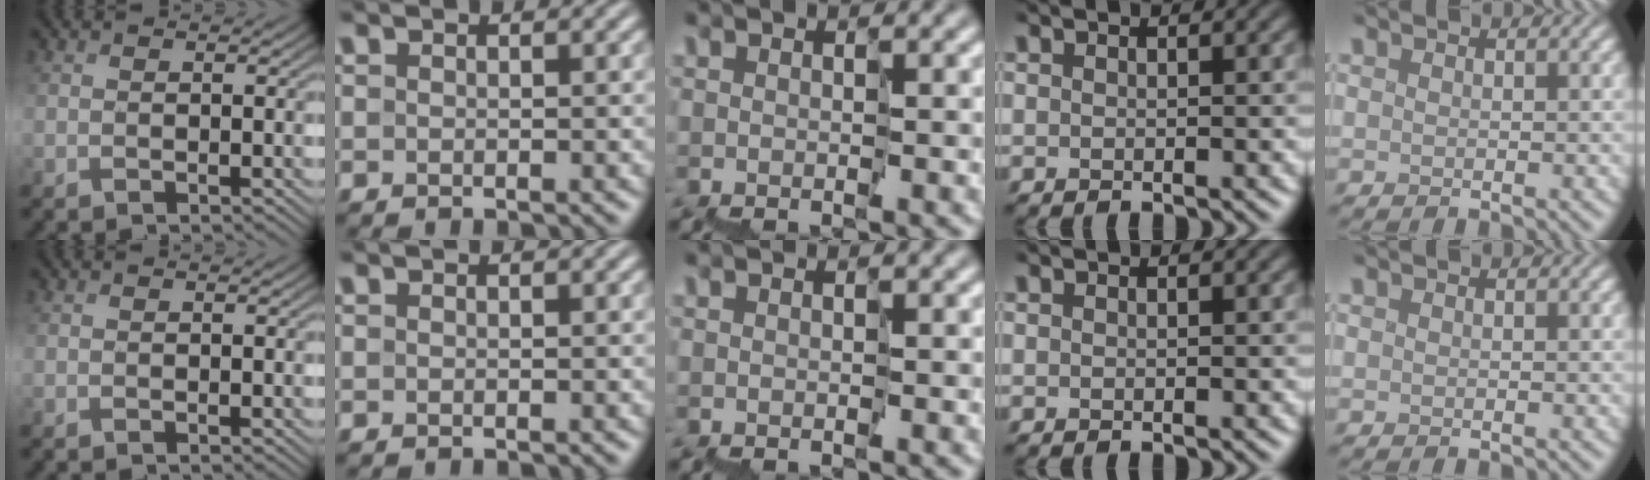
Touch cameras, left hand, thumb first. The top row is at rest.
{}